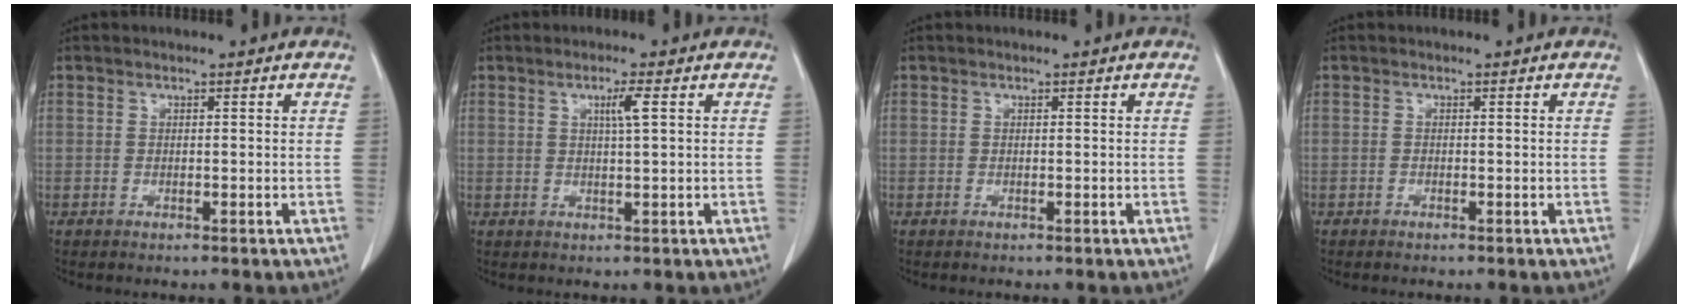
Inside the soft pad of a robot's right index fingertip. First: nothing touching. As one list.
[{"total": 2.7, "force": [0.9, -0.3, 2.5], "torque": [-0.045, -0.002, 0.015]}, {"total": 0.0}, {"total": 0.0}]